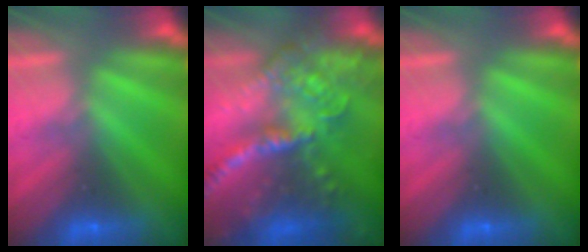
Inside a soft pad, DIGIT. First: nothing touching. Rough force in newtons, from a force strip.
{"total": 6.3}
{"total": 0.0}